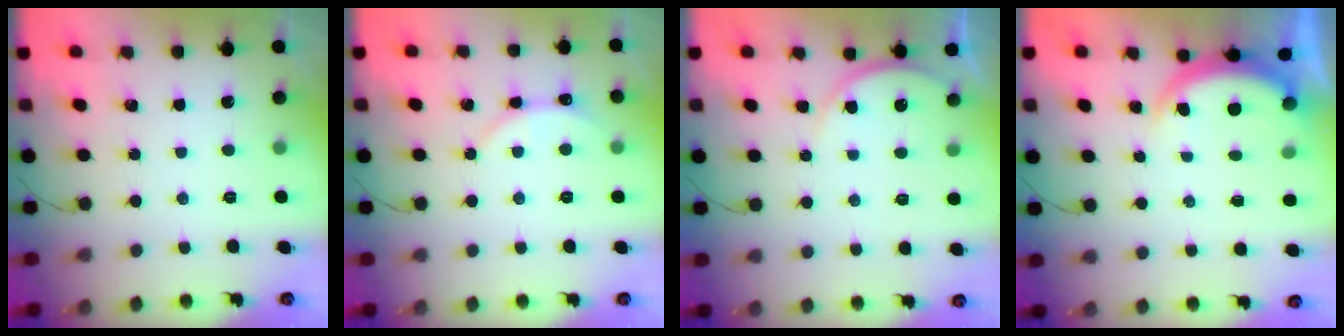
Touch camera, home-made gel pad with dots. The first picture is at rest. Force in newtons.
{"total": 2.9, "press": 2.9, "slide": 0.3}
{"total": 6.1, "press": 6.1, "slide": 0.6}
{"total": 4.8, "press": 4.6, "slide": 1.2}